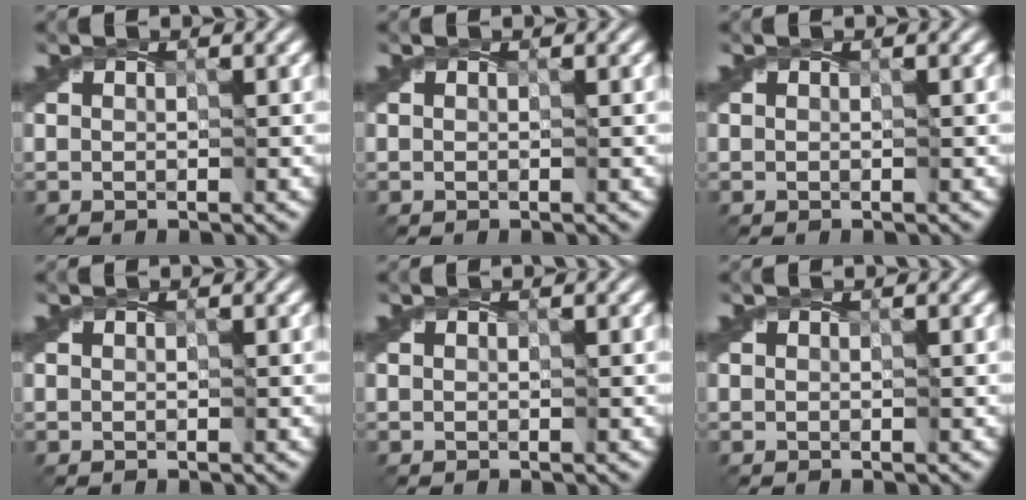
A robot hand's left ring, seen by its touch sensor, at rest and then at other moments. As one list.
[{"total": 0.0}, {"total": 0.0}, {"total": 0.0}, {"total": 0.0}, {"total": 0.0}]